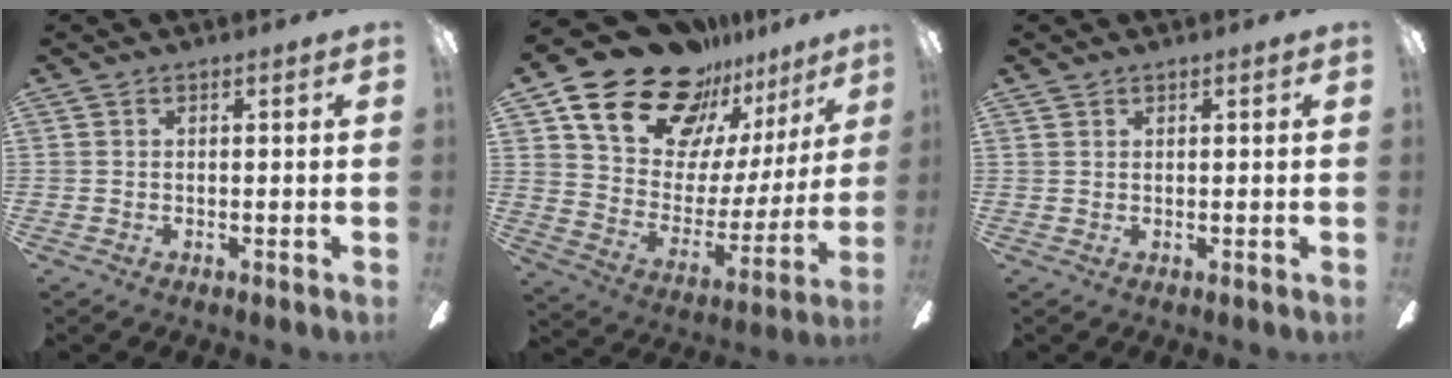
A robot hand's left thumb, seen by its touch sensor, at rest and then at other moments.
{"total": 24.3, "force": [18.2, 13.2, 9.3], "torque": [-0.168, -0.114, 0.342]}
{"total": 0.9, "force": [0.7, 0.6, 0.1], "torque": [-0.004, 0.001, 0.014]}